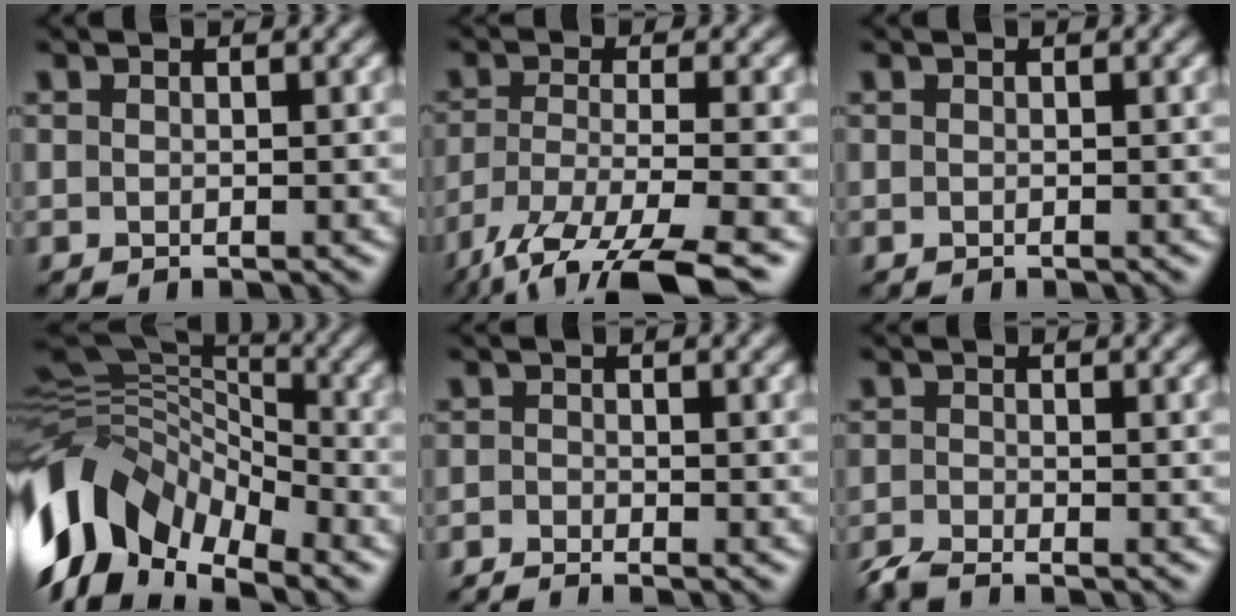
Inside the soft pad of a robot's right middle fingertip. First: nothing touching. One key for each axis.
{"total": 10.5, "fx": -7.6, "fy": 2.9, "fz": 6.7, "tx": -0.136, "ty": -0.031, "tz": -0.127}
{"total": 0.0}
{"total": 13.1, "fx": -5.9, "fy": 7.9, "fz": 8.6, "tx": -0.180, "ty": 0.012, "tz": -0.115}
{"total": 2.0, "fx": -1.8, "fy": 0.1, "fz": 0.7, "tx": -0.016, "ty": -0.006, "tz": -0.040}
{"total": 2.7, "fx": -2.3, "fy": 0.4, "fz": 1.3, "tx": -0.029, "ty": -0.010, "tz": -0.053}